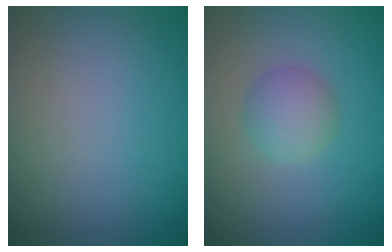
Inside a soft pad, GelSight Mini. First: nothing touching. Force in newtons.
{"total": 2.4, "press": 2.4, "slide": 0.1}